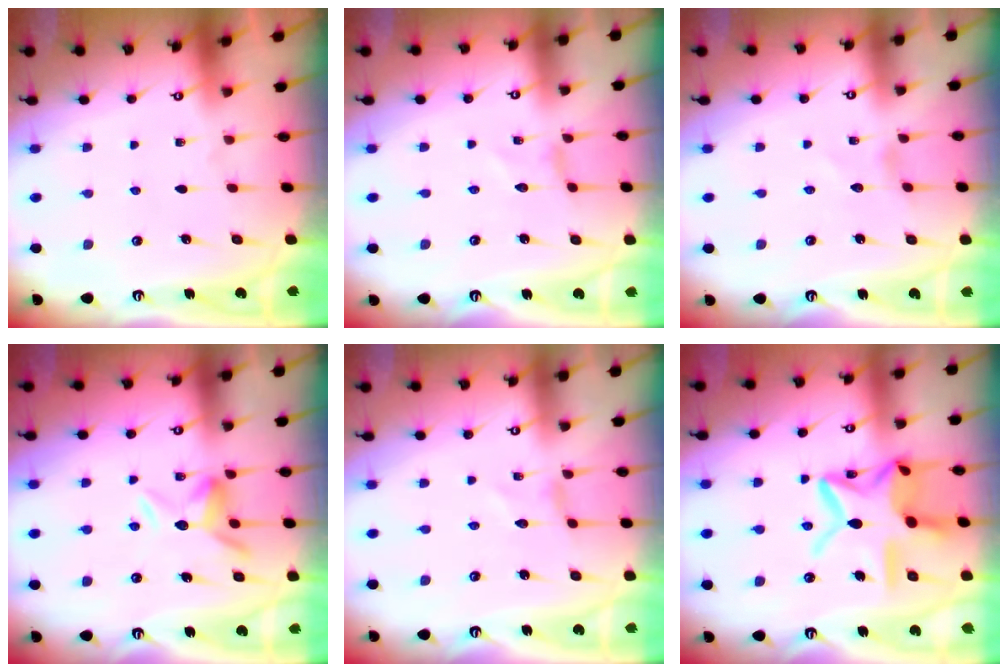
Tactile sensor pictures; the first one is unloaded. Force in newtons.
{"total": 0.0}
{"total": 0.0}
{"total": 8.4, "press": 8.4, "slide": 1.0}
{"total": 0.0}
{"total": 16.7, "press": 16.6, "slide": 1.4}